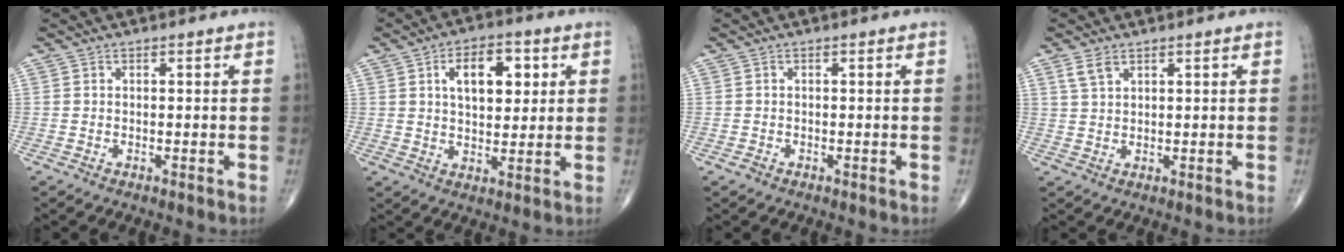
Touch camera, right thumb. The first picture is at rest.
{"total": 10.3, "force": [3.1, 5.8, 7.9], "torque": [-0.091, -0.004, 0.048]}
{"total": 0.6, "force": [-0.4, 0.4, 0.2], "torque": [-0.003, 0.003, -0.008]}
{"total": 2.8, "force": [1.8, 1.4, 1.7], "torque": [-0.035, 0.000, 0.044]}